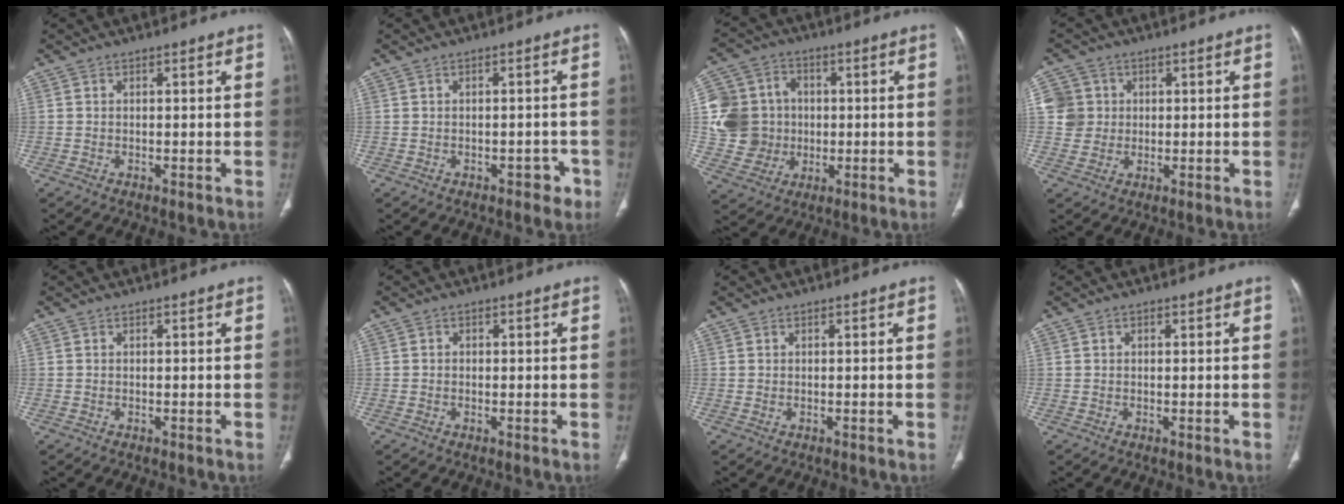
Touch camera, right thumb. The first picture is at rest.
{"total": 2.6, "force": [-1.4, 1.7, 1.4], "torque": [-0.004, 0.012, -0.014]}
{"total": 13.6, "force": [0.3, 12.5, 5.3], "torque": [-0.081, 0.017, 0.013]}
{"total": 6.2, "force": [0.9, 6.1, 0.9], "torque": [0.009, 0.007, 0.014]}
{"total": 0.0}
{"total": 1.2, "force": [0.0, 1.1, 0.5], "torque": [0.000, 0.003, -0.002]}
{"total": 0.0}
{"total": 0.8, "force": [0.4, 0.5, 0.4], "torque": [-0.002, 0.000, 0.004]}